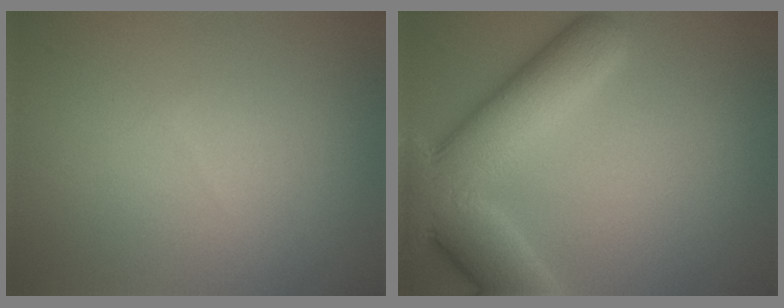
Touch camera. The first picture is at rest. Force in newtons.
{"total": 10.3, "press": 10.3, "slide": 0.7}